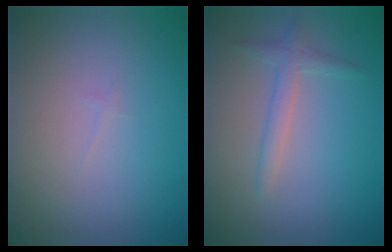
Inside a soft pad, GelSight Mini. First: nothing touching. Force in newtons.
{"total": 1.7, "press": 1.7, "slide": 0.1}